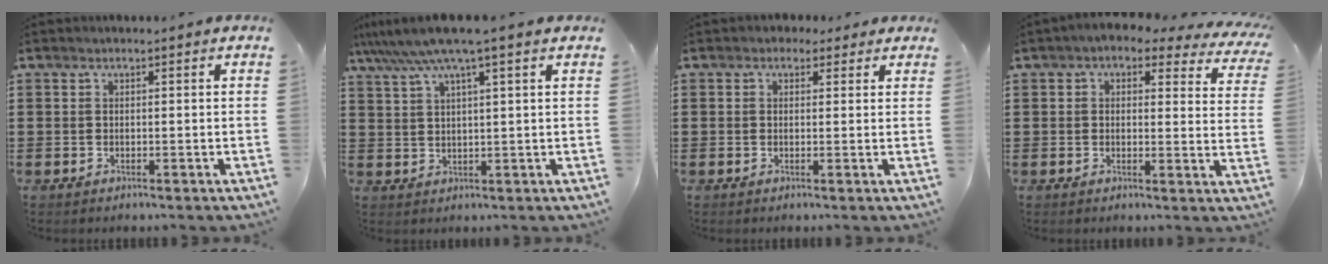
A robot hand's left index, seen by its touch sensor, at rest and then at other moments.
{"total": 6.2, "force": [4.1, -0.2, 4.6], "torque": [-0.101, -0.009, 0.071]}
{"total": 1.5, "force": [0.8, 1.3, 0.4], "torque": [-0.012, 0.008, 0.014]}
{"total": 2.8, "force": [2.0, 1.1, 1.6], "torque": [-0.041, -0.009, 0.032]}